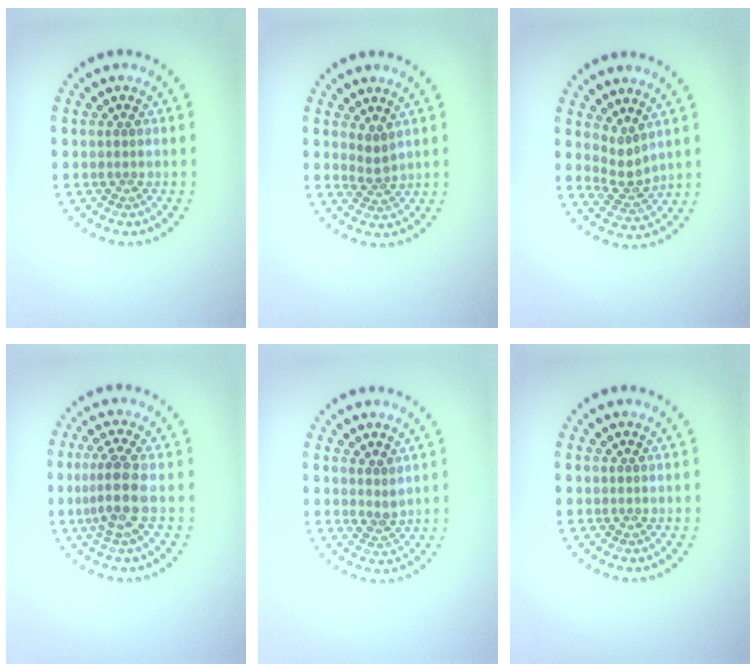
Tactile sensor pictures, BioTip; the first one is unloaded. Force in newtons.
{"total": 1.7, "press": 1.1, "slide": 1.3}
{"total": 2.3, "press": 1.6, "slide": 1.7}
{"total": 3.4, "press": 2.9, "slide": 1.9}
{"total": 1.4, "press": 1.2, "slide": 0.9}
{"total": 0.0}